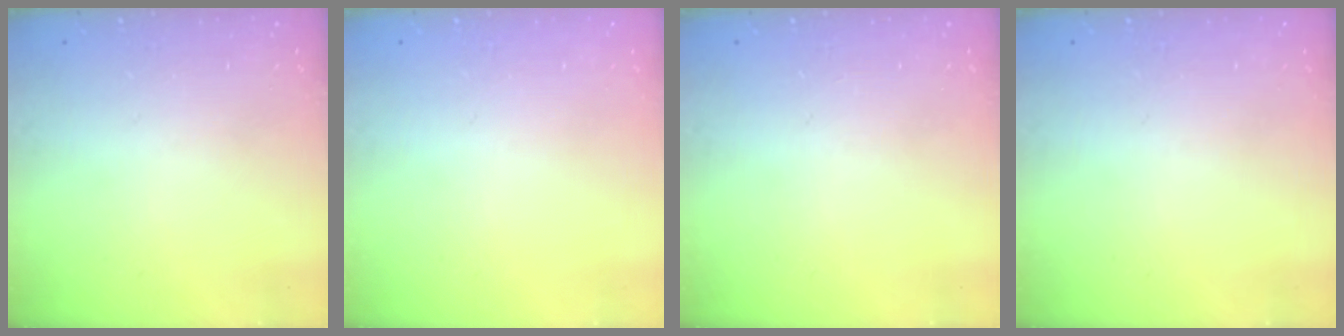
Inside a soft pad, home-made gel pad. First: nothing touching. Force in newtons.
{"total": 0.0}
{"total": 0.0}
{"total": 0.0}